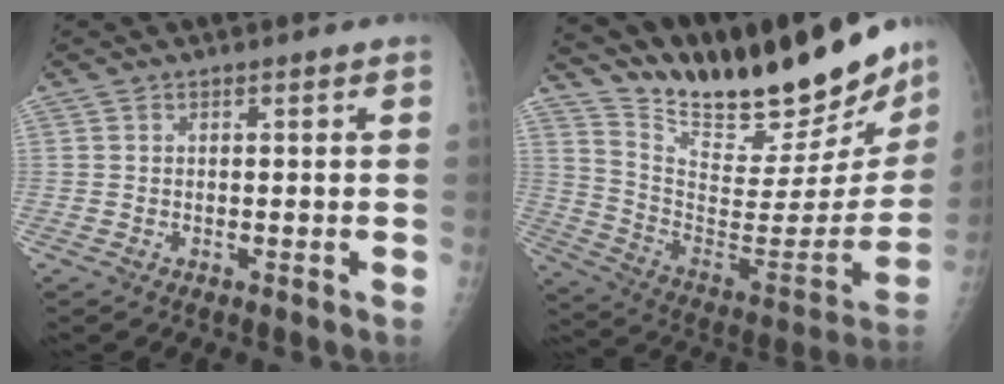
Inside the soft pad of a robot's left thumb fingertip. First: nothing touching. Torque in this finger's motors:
{"motor_torque": [0.50, 0.04, 0.57, -1.95, 0.11]}